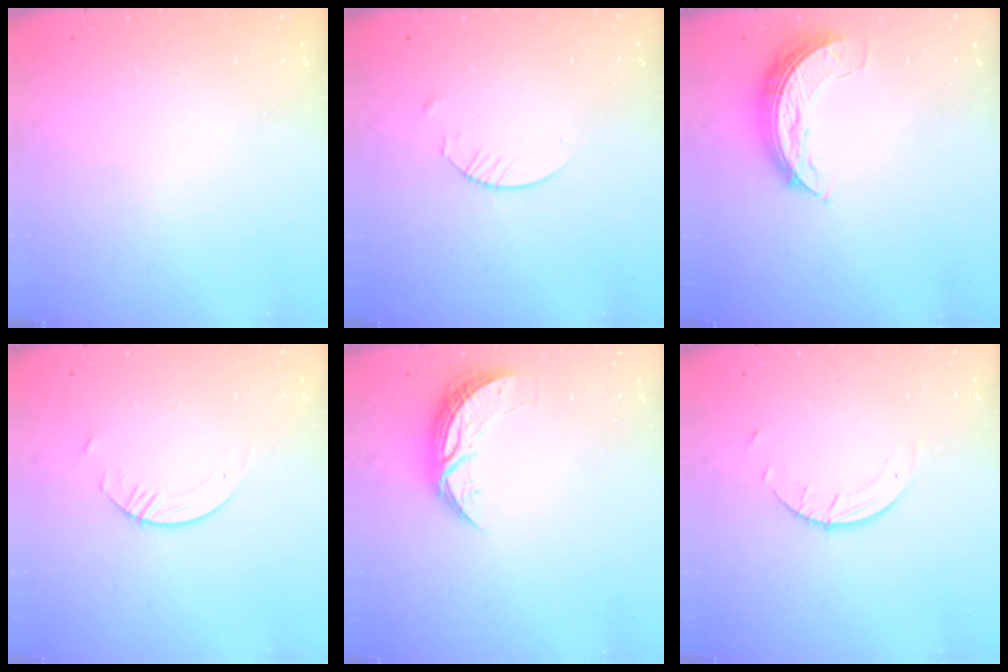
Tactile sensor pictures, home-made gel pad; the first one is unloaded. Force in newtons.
{"total": 2.4, "press": 2.4, "slide": 0.3}
{"total": 7.2, "press": 7.2, "slide": 0.4}
{"total": 4.9, "press": 4.8, "slide": 0.5}
{"total": 8.4, "press": 8.4, "slide": 0.6}
{"total": 3.1, "press": 3.1, "slide": 0.2}